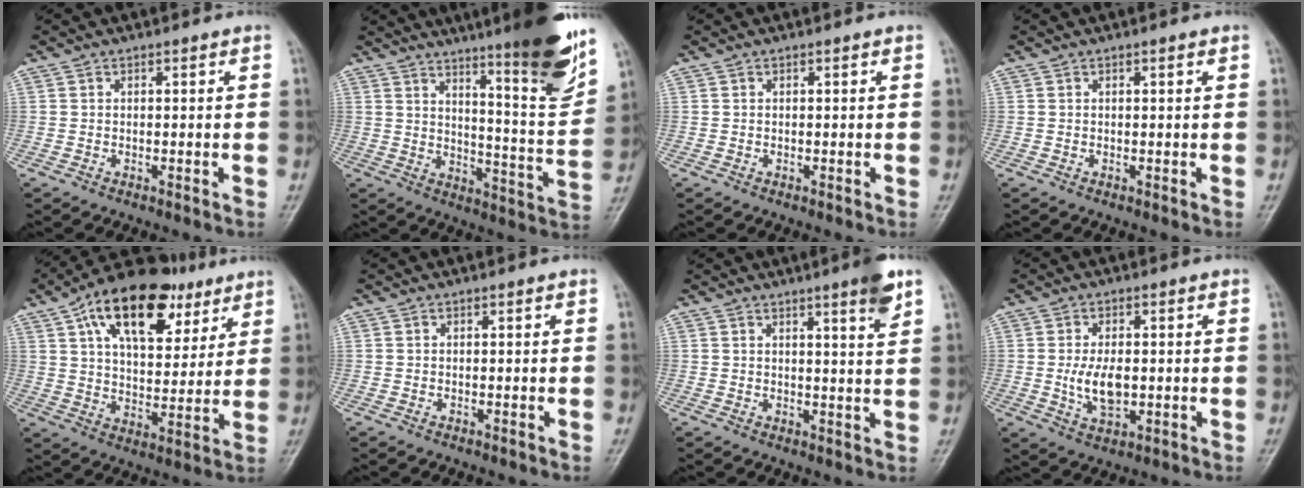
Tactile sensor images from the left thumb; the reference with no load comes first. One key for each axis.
{"total": 19.0, "fx": 12.3, "fy": 2.2, "fz": 14.4, "tx": -0.174, "ty": -0.073, "tz": 0.176}
{"total": 0.0}
{"total": 0.7, "fx": 0.3, "fy": 0.1, "fz": 0.6, "tx": -0.011, "ty": 0.001, "tz": 0.005}
{"total": 21.2, "fx": 10.8, "fy": 11.2, "fz": 14.4, "tx": -0.193, "ty": -0.011, "tz": 0.176}
{"total": 0.0}
{"total": 5.5, "fx": 3.4, "fy": 0.2, "fz": 4.3, "tx": -0.053, "ty": -0.022, "tz": 0.047}
{"total": 6.7, "fx": -0.3, "fy": 3.7, "fz": 5.6, "tx": -0.102, "ty": -0.006, "tz": 0.000}